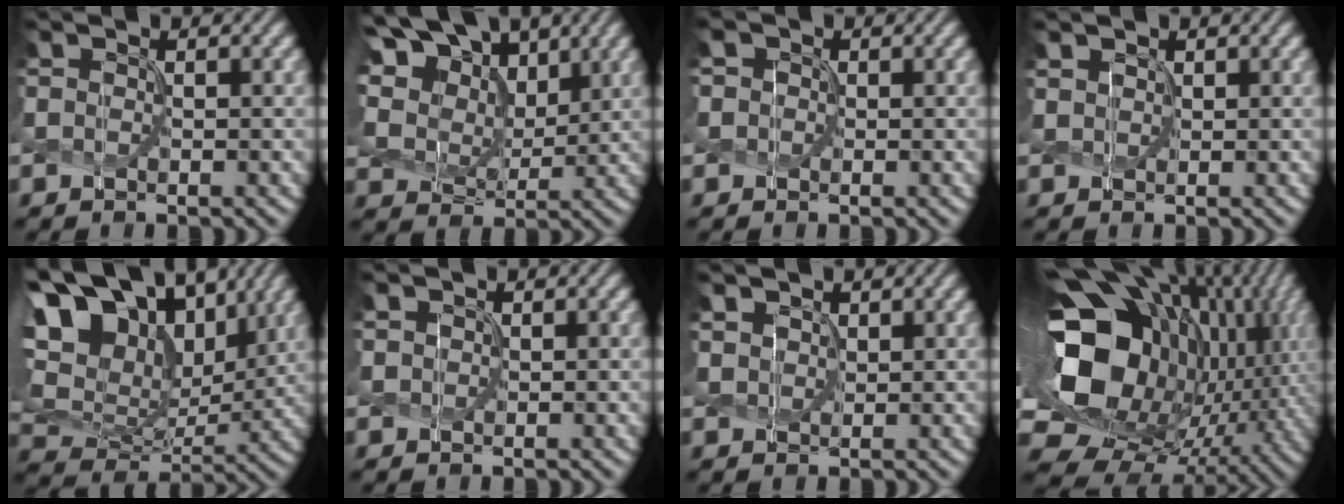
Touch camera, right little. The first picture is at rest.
{"total": 13.6, "force": [7.0, 9.2, 7.1], "torque": [-0.173, 0.034, 0.125]}
{"total": 1.3, "force": [0.5, 1.2, 0.1], "torque": [-0.004, 0.007, -0.001]}
{"total": 1.0, "force": [0.9, 0.4, -0.1], "torque": [0.002, 0.002, 0.023]}
{"total": 17.0, "force": [9.9, 9.8, 9.6], "torque": [-0.216, 0.050, 0.152]}
{"total": 0.8, "force": [0.6, 0.5, -0.1], "torque": [0.002, 0.001, 0.017]}
{"total": 1.6, "force": [1.4, 0.9, 0.2], "torque": [-0.012, -0.001, 0.032]}
{"total": 18.7, "force": [2.3, 13.8, 12.4], "torque": [-0.252, -0.016, 0.068]}